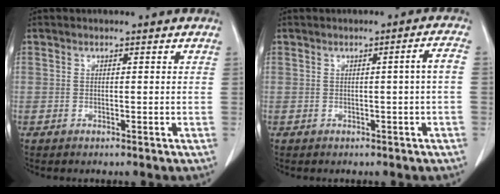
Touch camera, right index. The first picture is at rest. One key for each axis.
{"total": 2.5, "fx": -0.3, "fy": -0.5, "fz": 2.4, "tx": -0.032, "ty": 0.003, "tz": -0.002}